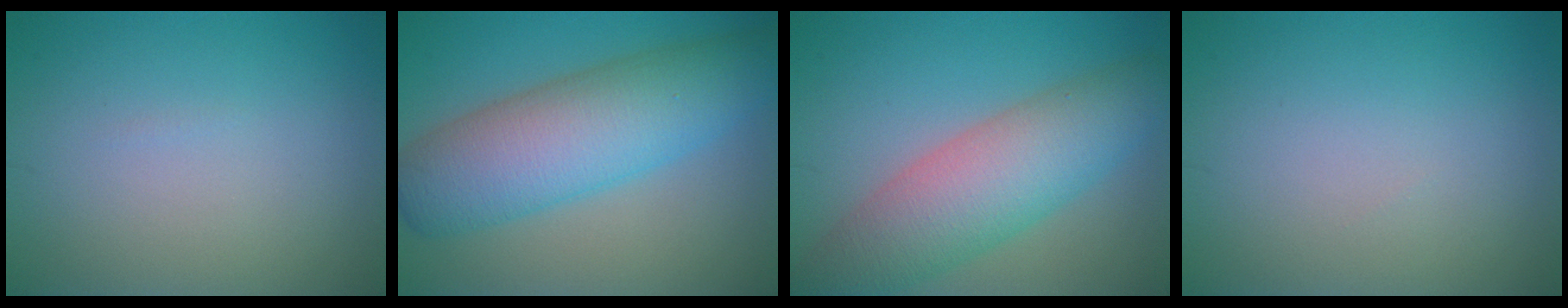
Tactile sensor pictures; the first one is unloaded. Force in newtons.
{"total": 9.3, "press": 9.3, "slide": 0.3}
{"total": 7.8, "press": 7.8, "slide": 0.5}
{"total": 0.0}